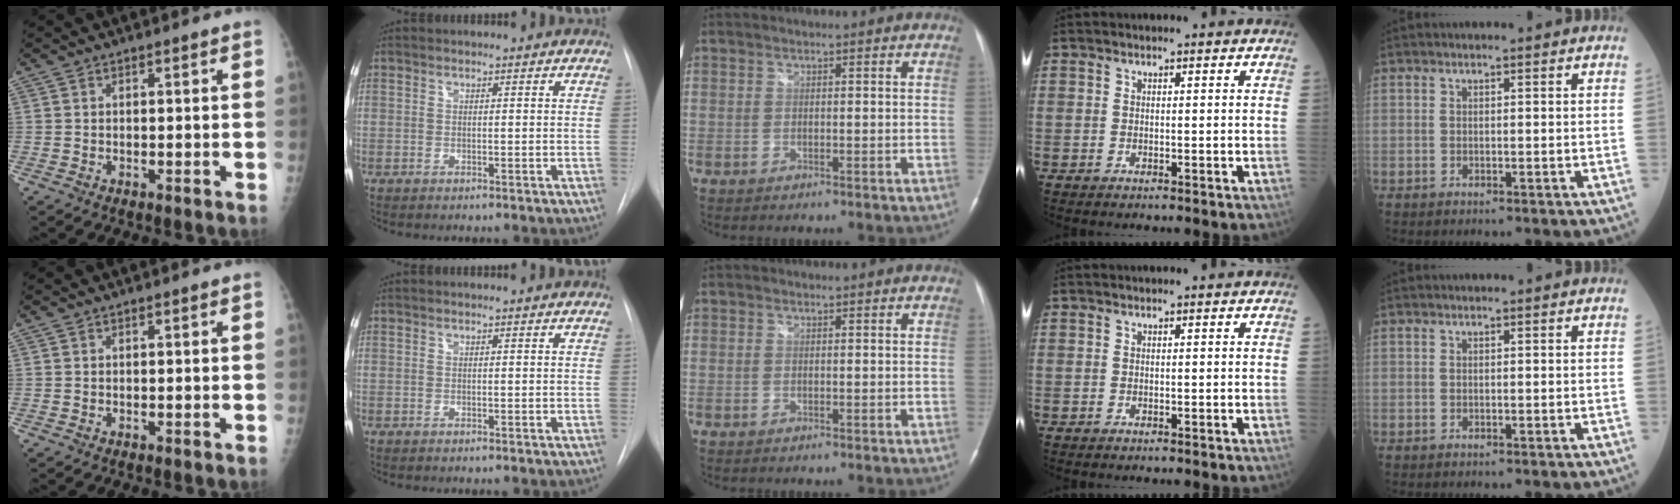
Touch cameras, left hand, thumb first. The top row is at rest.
{}